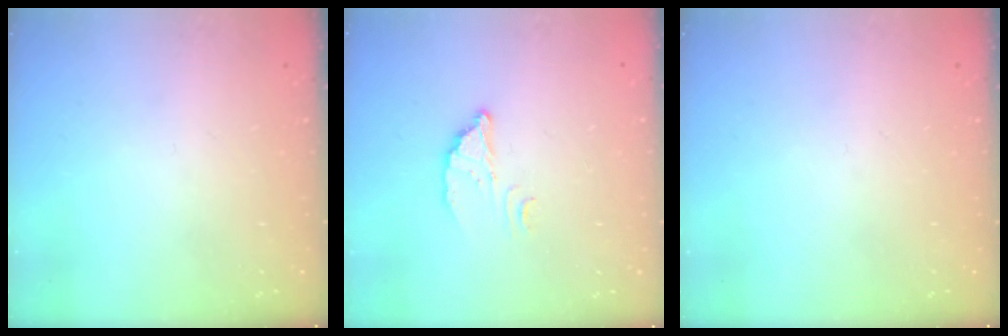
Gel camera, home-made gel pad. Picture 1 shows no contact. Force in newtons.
{"total": 3.2, "press": 3.2, "slide": 0.2}
{"total": 0.0}